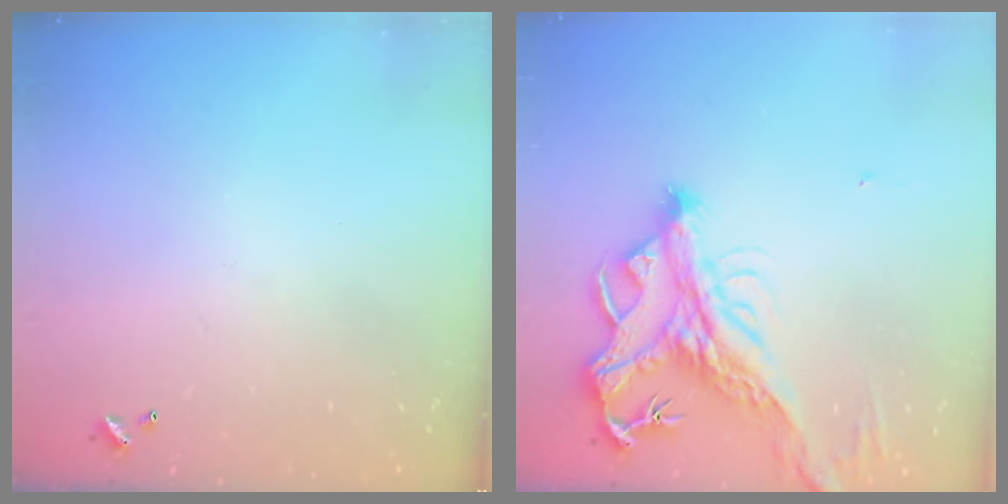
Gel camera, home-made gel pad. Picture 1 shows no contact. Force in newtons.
{"total": 6.6, "press": 6.3, "slide": 1.9}